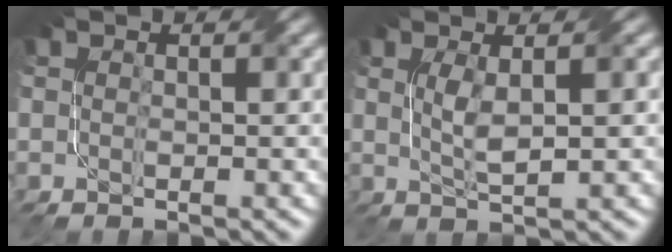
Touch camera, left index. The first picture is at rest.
{"total": 2.6, "force": [0.6, 0.5, 2.5], "torque": [-0.051, -0.003, 0.014]}